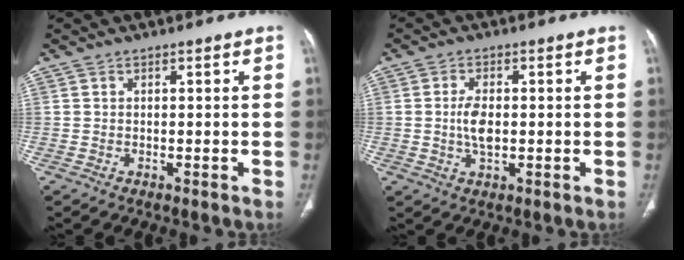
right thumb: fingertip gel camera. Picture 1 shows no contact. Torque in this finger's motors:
{"motor_torque": [0.64, 1.09, 0.73, -0.52, 0.04]}